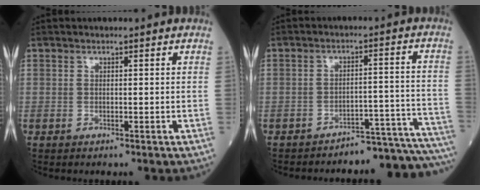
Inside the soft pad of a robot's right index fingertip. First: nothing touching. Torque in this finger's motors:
{"motor_torque": [0.65, -1.00, 0.08, 0.03]}